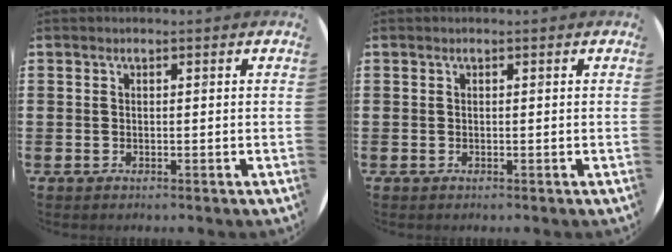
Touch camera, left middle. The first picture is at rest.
{"total": 0.0}